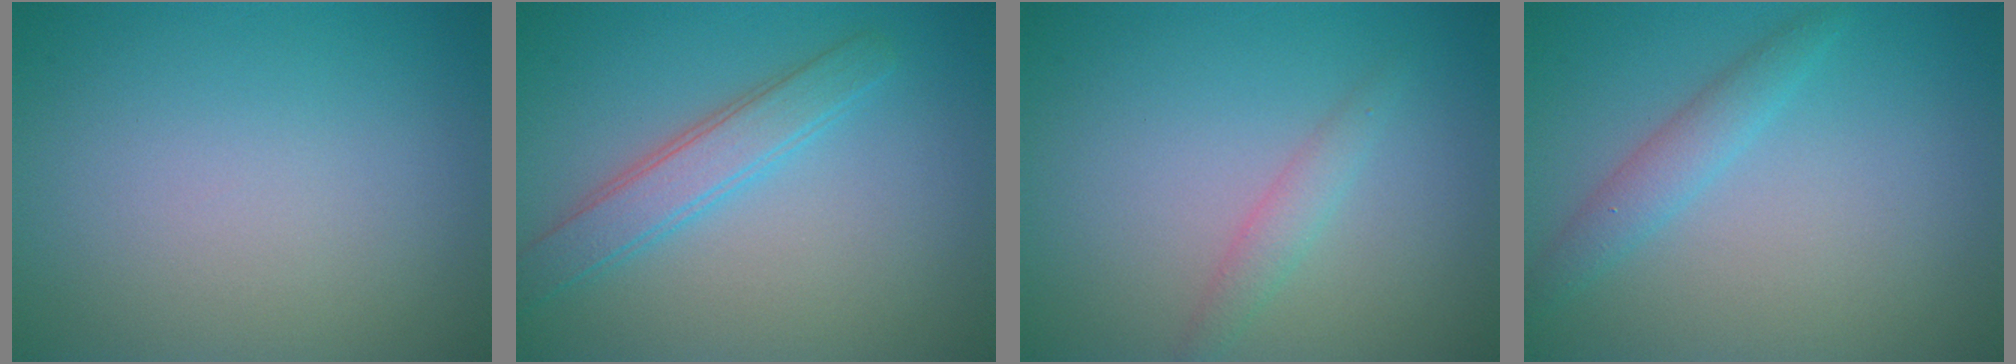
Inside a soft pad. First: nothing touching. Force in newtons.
{"total": 3.2, "press": 3.2, "slide": 0.1}
{"total": 1.5, "press": 1.5, "slide": 0.1}
{"total": 2.1, "press": 2.1, "slide": 0.1}